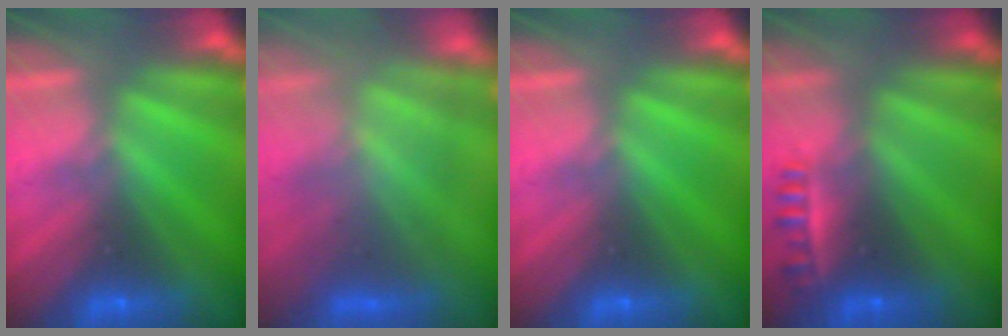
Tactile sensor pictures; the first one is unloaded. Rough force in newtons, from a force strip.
{"total": 3.9}
{"total": 0.0}
{"total": 2.3}